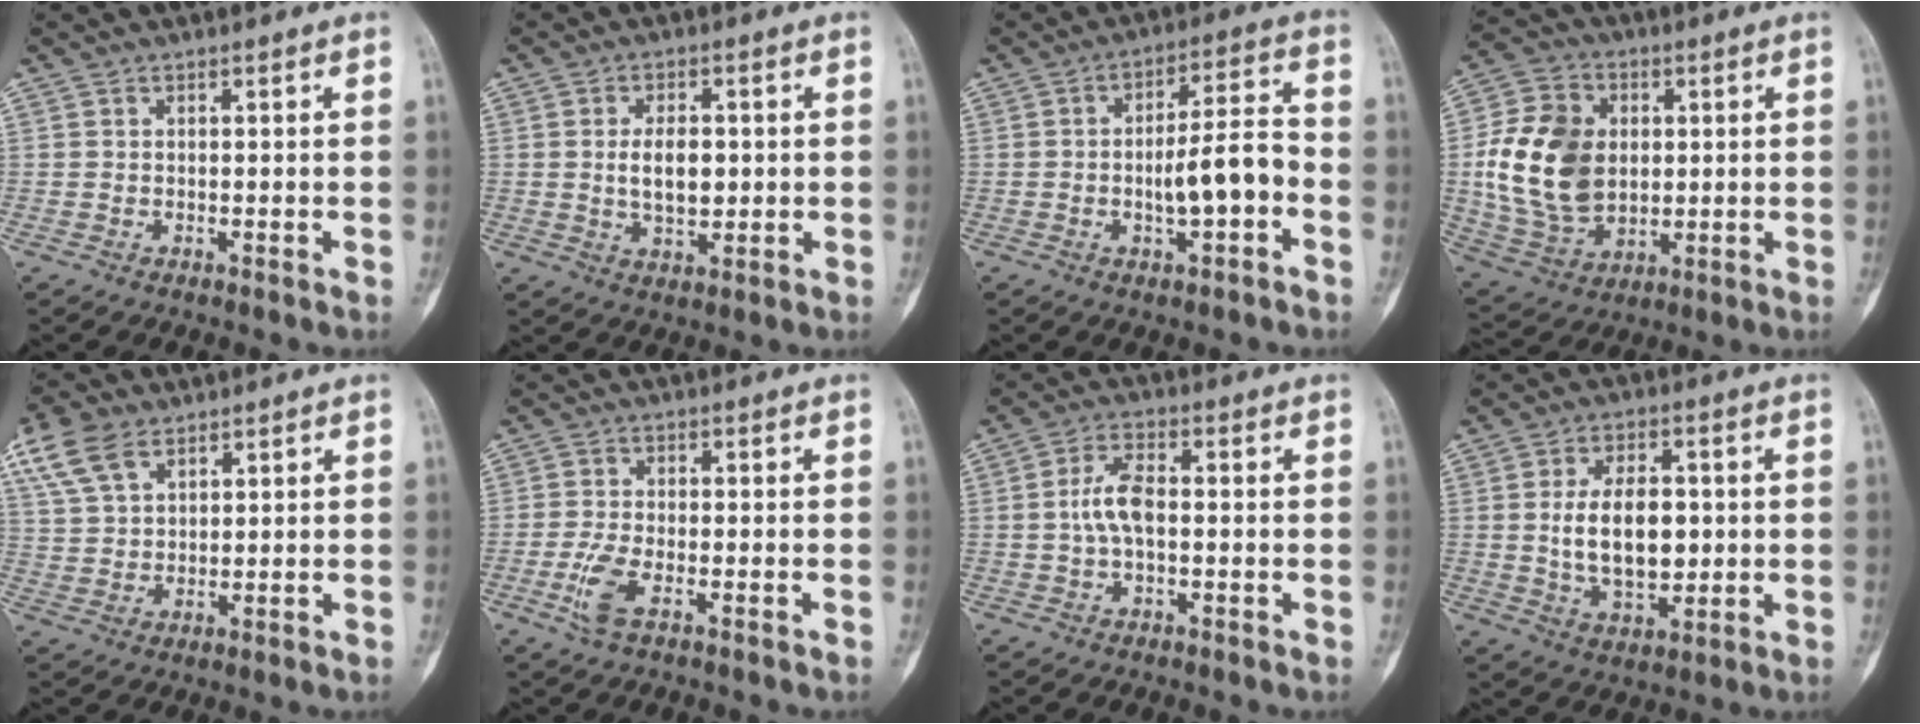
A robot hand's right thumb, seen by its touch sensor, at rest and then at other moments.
{"total": 6.6, "force": [0.3, 3.7, 5.5], "torque": [-0.079, -0.006, 0.007]}
{"total": 10.1, "force": [-2.4, 3.0, 9.4], "torque": [-0.148, 0.035, -0.040]}
{"total": 17.7, "force": [1.4, 12.9, 12.1], "torque": [-0.205, -0.001, 0.034]}
{"total": 9.5, "force": [5.4, 5.4, 5.5], "torque": [-0.110, -0.002, 0.111]}
{"total": 4.9, "force": [-2.2, 1.7, 4.0], "torque": [-0.097, 0.004, -0.044]}
{"total": 5.9, "force": [-0.3, 2.9, 5.2], "torque": [-0.108, 0.017, -0.011]}
{"total": 11.9, "force": [0.4, 6.9, 9.6], "torque": [-0.142, -0.004, 0.016]}